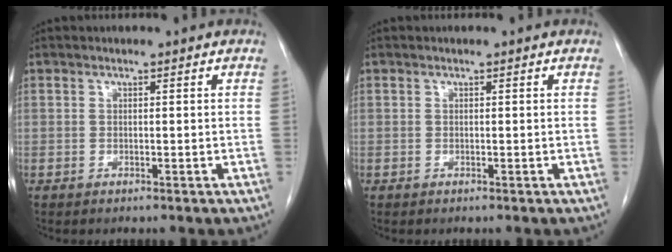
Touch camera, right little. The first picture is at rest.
{"total": 0.0}